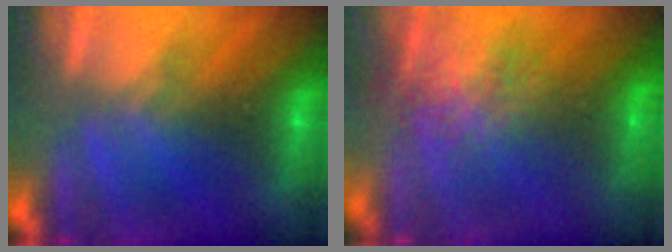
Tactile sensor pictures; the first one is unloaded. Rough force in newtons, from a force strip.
{"total": 7.1}